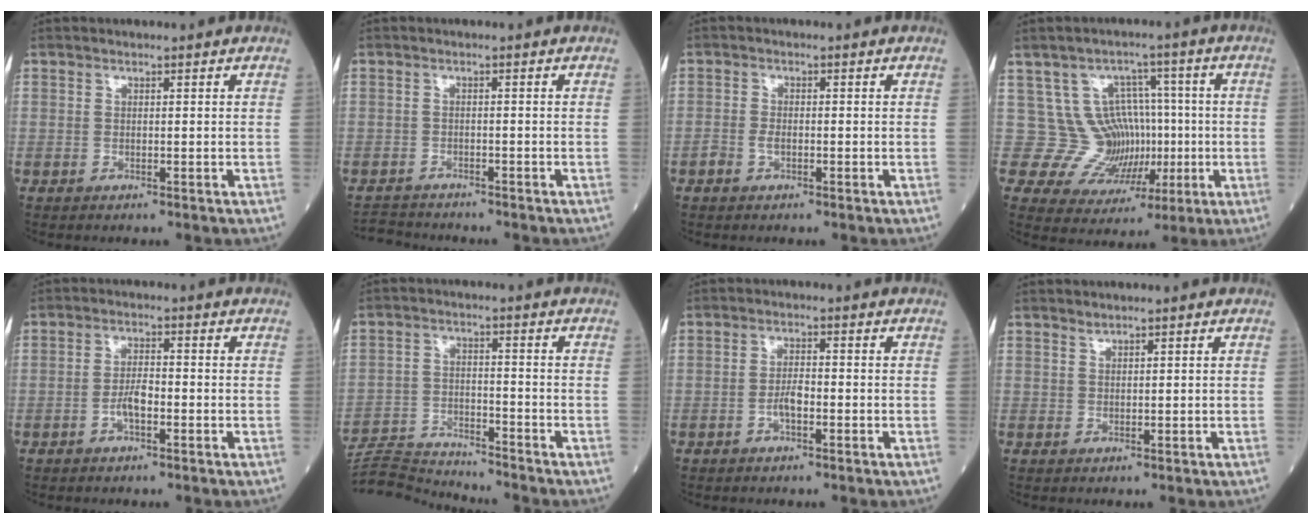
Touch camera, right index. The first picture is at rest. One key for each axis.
{"total": 3.6, "fx": -3.5, "fy": 0.4, "fz": -0.2, "tx": 0.002, "ty": -0.014, "tz": -0.063}
{"total": 1.7, "fx": -0.7, "fy": 1.0, "fz": 1.2, "tx": -0.022, "ty": 0.003, "tz": -0.013}
{"total": 8.2, "fx": 0.3, "fy": 7.7, "fz": 2.6, "tx": -0.033, "ty": 0.036, "tz": 0.023}
{"total": 3.1, "fx": -1.2, "fy": 0.9, "fz": 2.7, "tx": -0.049, "ty": 0.004, "tz": -0.023}
{"total": 8.6, "fx": -8.5, "fy": -1.2, "fz": -0.6, "tx": 0.002, "ty": 0.003, "tz": -0.157}
{"total": 2.5, "fx": -0.9, "fy": 0.7, "fz": 2.2, "tx": -0.039, "ty": 0.003, "tz": -0.019}
{"total": 0.8, "fx": 0.6, "fy": -0.5, "fz": 0.0, "tx": -0.004, "ty": -0.004, "tz": 0.012}